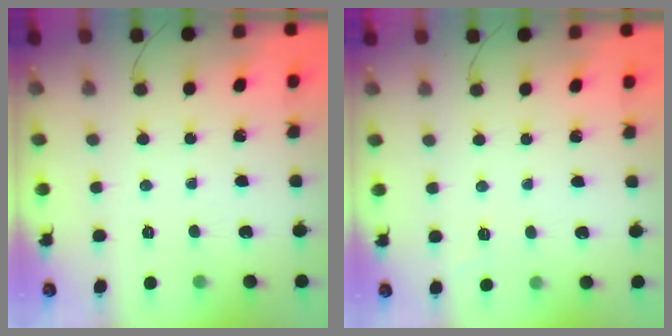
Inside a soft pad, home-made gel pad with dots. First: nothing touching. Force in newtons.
{"total": 3.9, "press": 3.7, "slide": 1.4}